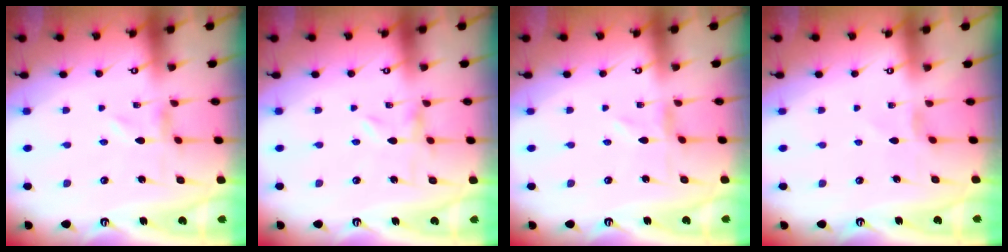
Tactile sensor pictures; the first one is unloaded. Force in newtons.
{"total": 0.0}
{"total": 0.6, "press": 0.6, "slide": 0.2}
{"total": 2.5, "press": 2.5, "slide": 0.5}